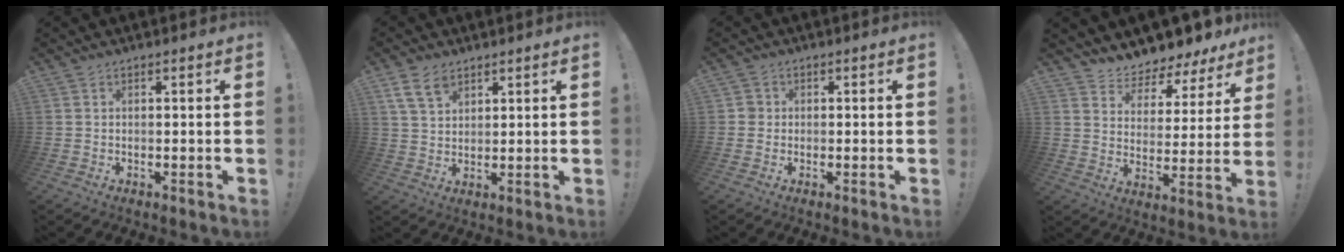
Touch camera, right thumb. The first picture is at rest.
{"total": 7.4, "force": [4.5, 4.3, 3.9], "torque": [-0.074, -0.008, 0.090]}
{"total": 2.1, "force": [-0.1, 2.0, 0.7], "torque": [-0.004, 0.005, -0.003]}
{"total": 6.4, "force": [6.1, 1.9, 0.7], "torque": [-0.022, -0.070, 0.108]}